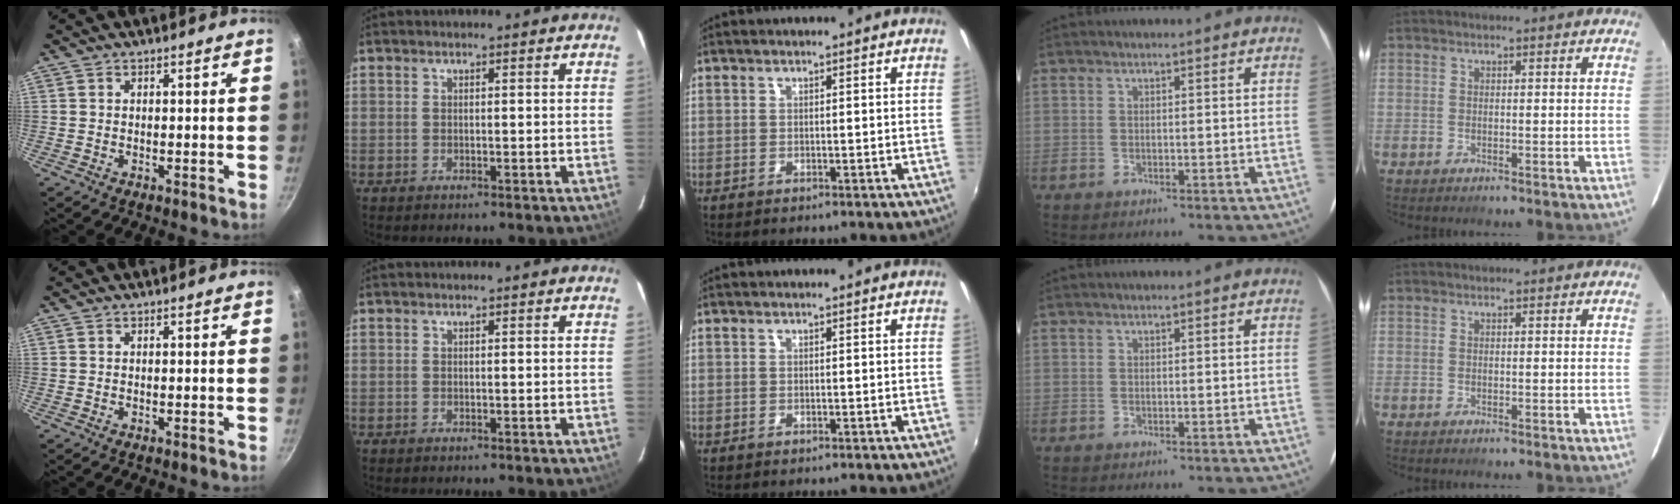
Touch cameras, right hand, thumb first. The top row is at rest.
{}